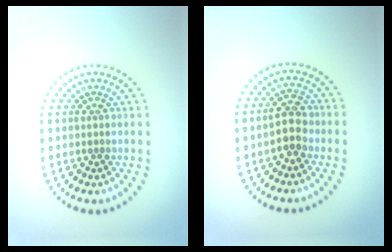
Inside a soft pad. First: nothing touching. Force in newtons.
{"total": 3.1, "press": 3.1, "slide": 0.6}